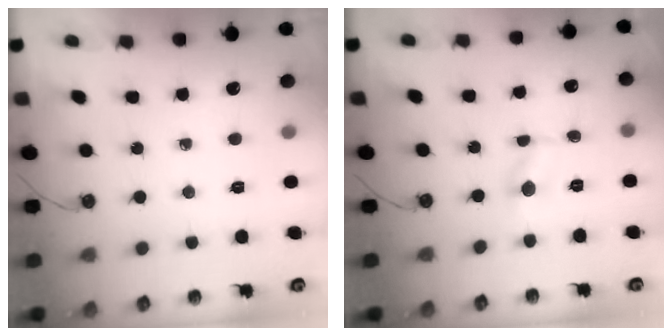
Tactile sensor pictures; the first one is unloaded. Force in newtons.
{"total": 2.4, "press": 2.4, "slide": 0.3}